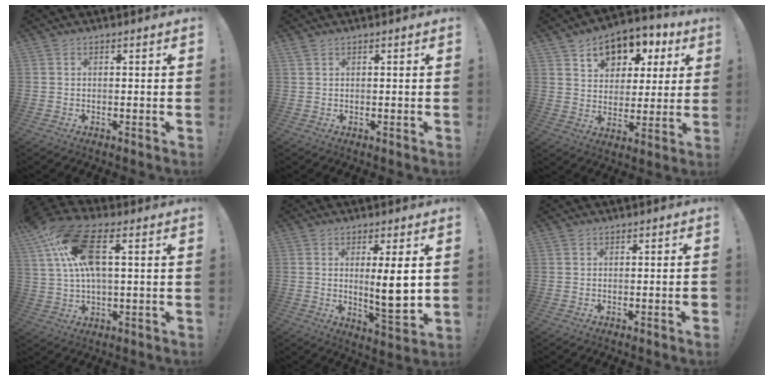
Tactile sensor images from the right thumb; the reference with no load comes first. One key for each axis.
{"total": 0.6, "fx": 0.4, "fy": 0.1, "fz": 0.4, "tx": -0.009, "ty": 0.001, "tz": 0.009}
{"total": 10.8, "fx": 5.7, "fy": 7.9, "fz": 4.7, "tx": -0.055, "ty": -0.037, "tz": 0.106}
{"total": 16.7, "fx": 4.9, "fy": 7.5, "fz": 14.1, "tx": -0.264, "ty": -0.007, "tz": 0.086}
{"total": 9.8, "fx": 1.6, "fy": 1.3, "fz": 9.6, "tx": -0.137, "ty": -0.018, "tz": 0.025}
{"total": 1.7, "fx": -0.6, "fy": -0.1, "fz": 1.6, "tx": -0.019, "ty": -0.002, "tz": -0.012}